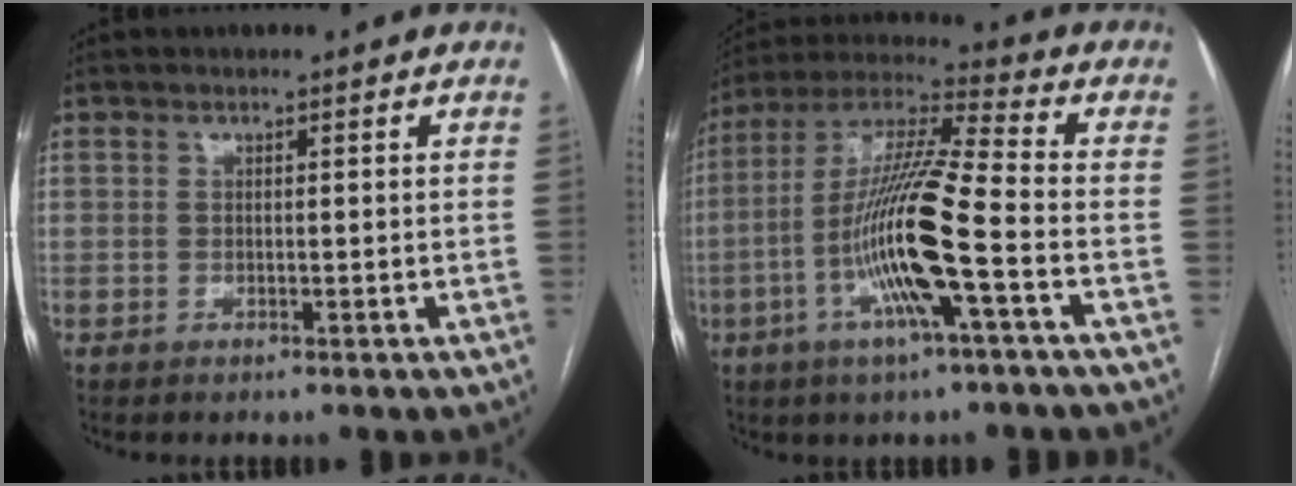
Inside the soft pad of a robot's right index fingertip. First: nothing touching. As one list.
[{"total": 16.2, "force": [-4.6, 0.5, 15.5], "torque": [-0.308, -0.002, -0.093]}]